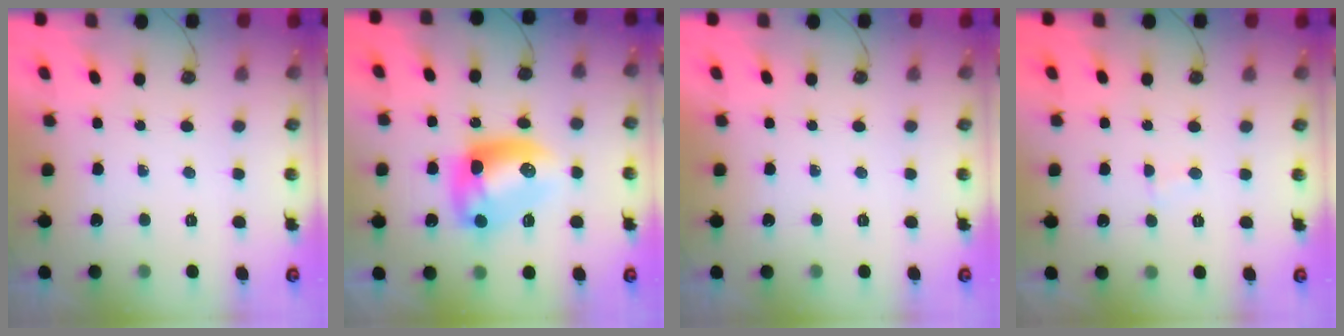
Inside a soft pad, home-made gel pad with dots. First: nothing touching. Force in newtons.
{"total": 12.6, "press": 12.6, "slide": 0.9}
{"total": 0.0}
{"total": 1.8, "press": 1.8, "slide": 0.1}